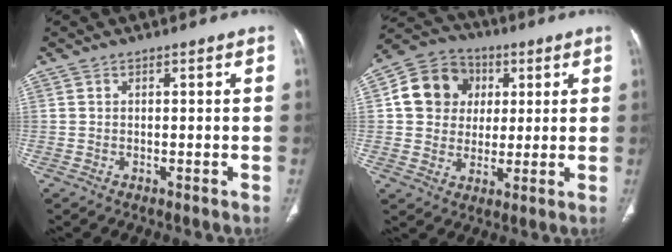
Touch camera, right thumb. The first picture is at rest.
{"total": 12.6, "force": [2.7, 11.1, 5.2], "torque": [-0.067, 0.006, 0.040]}